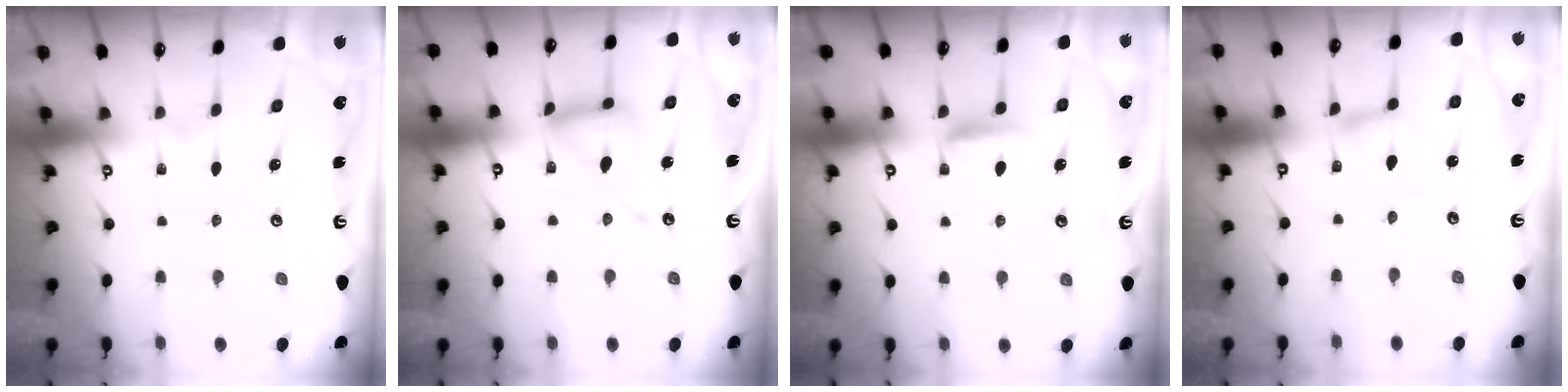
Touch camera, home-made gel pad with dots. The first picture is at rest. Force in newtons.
{"total": 12.7, "press": 12.7, "slide": 1.3}
{"total": 5.4, "press": 5.3, "slide": 0.6}
{"total": 2.1, "press": 2.1, "slide": 0.1}